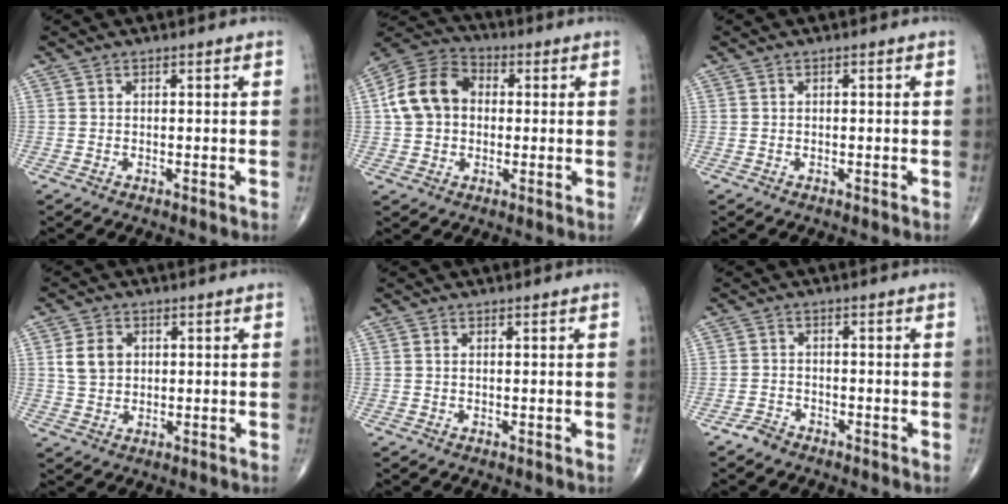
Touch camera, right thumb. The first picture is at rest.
{"total": 12.2, "force": [0.9, 9.5, 7.6], "torque": [-0.131, 0.030, 0.006]}
{"total": 0.0}
{"total": 5.4, "force": [1.2, 4.2, 3.1], "torque": [-0.045, -0.003, 0.024]}
{"total": 0.0}
{"total": 2.3, "force": [-1.9, 1.1, 0.3], "torque": [-0.010, 0.005, -0.039]}